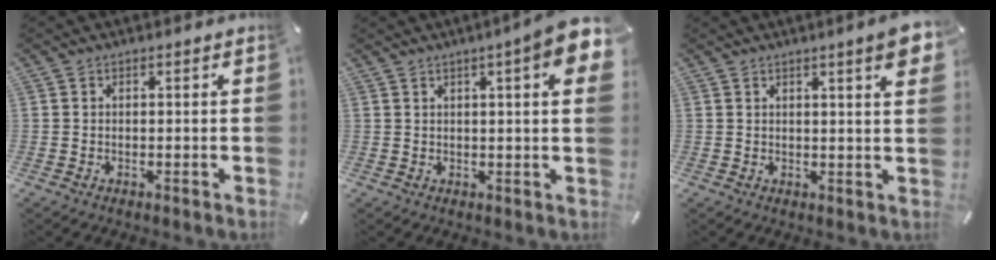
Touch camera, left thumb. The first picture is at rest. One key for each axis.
{"total": 8.0, "fx": 3.5, "fy": 1.0, "fz": 7.1, "tx": -0.104, "ty": -0.015, "tz": 0.054}
{"total": 6.0, "fx": 2.9, "fy": 0.7, "fz": 5.2, "tx": -0.077, "ty": -0.011, "tz": 0.044}